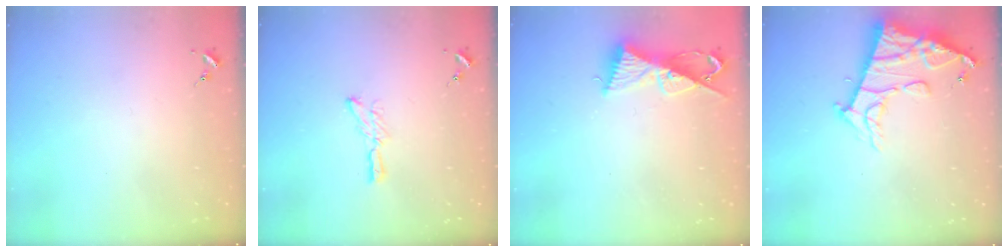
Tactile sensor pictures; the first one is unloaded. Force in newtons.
{"total": 6.4, "press": 6.4, "slide": 0.3}
{"total": 9.9, "press": 9.9, "slide": 0.4}
{"total": 14.5, "press": 14.5, "slide": 1.2}